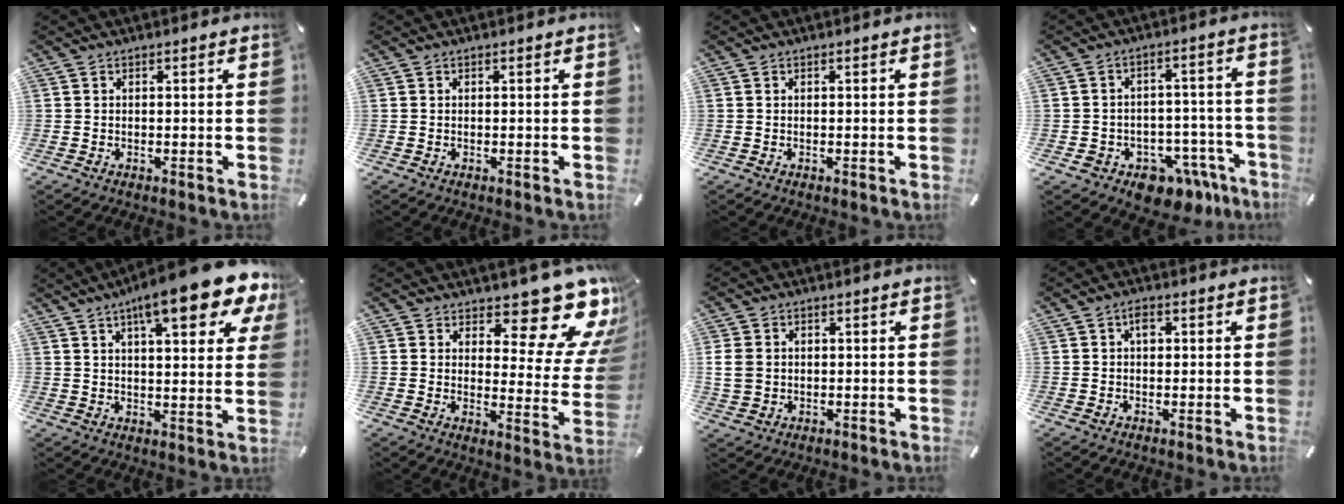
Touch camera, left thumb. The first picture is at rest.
{"total": 0.0}
{"total": 0.0}
{"total": 8.5, "force": [-4.8, 6.3, 3.0], "torque": [-0.021, 0.021, -0.076]}
{"total": 16.9, "force": [10.5, 4.5, 12.4], "torque": [-0.189, -0.048, 0.165]}
{"total": 15.4, "force": [10.8, 6.4, 8.9], "torque": [-0.101, -0.100, 0.174]}
{"total": 4.9, "force": [0.5, 4.2, 2.5], "torque": [-0.062, 0.004, 0.009]}
{"total": 2.2, "force": [0.5, 1.5, 1.6], "torque": [-0.027, 0.004, 0.005]}